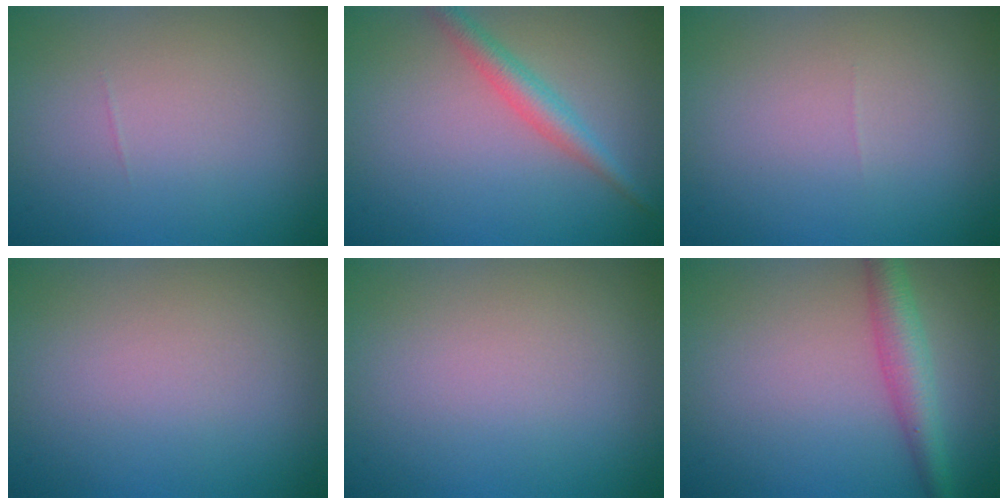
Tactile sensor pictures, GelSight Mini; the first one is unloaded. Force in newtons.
{"total": 2.5, "press": 2.5, "slide": 0.0}
{"total": 0.0}
{"total": 0.0}
{"total": 0.0}
{"total": 3.6, "press": 3.6, "slide": 0.1}